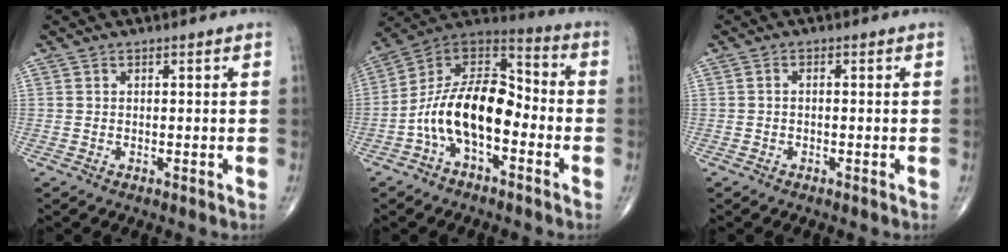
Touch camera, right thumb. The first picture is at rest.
{"total": 16.1, "force": [-4.3, 8.5, 12.9], "torque": [-0.213, 0.065, -0.087]}
{"total": 0.8, "force": [-0.2, 0.4, 0.6], "torque": [-0.009, 0.002, -0.007]}